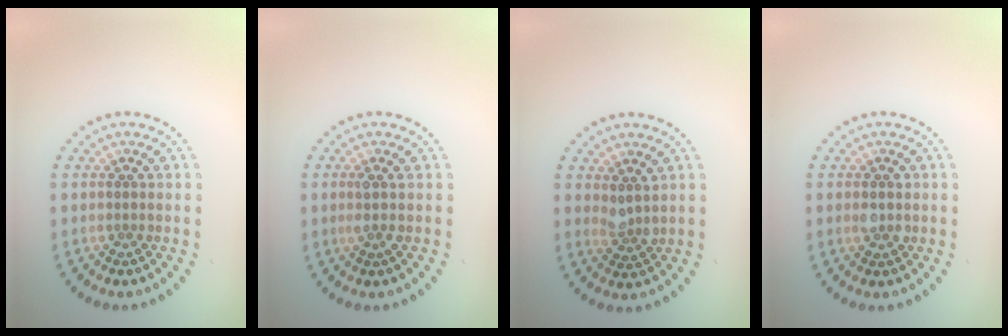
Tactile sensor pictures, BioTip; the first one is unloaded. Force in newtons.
{"total": 1.1, "press": 0.9, "slide": 0.6}
{"total": 1.8, "press": 1.4, "slide": 1.1}
{"total": 1.5, "press": 1.5, "slide": 0.1}